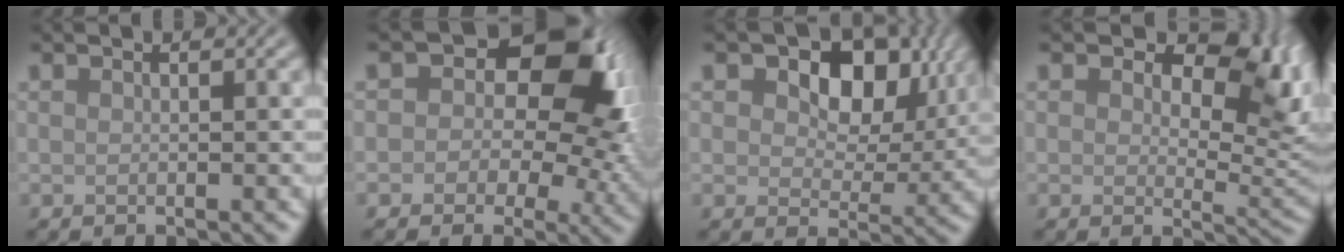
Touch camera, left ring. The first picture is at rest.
{"total": 10.2, "force": [2.5, 6.8, 7.2], "torque": [-0.068, 0.003, 0.026]}
{"total": 8.5, "force": [3.1, 5.4, 5.7], "torque": [-0.090, -0.006, 0.040]}
{"total": 8.8, "force": [3.6, 4.8, 6.4], "torque": [-0.082, -0.008, 0.050]}